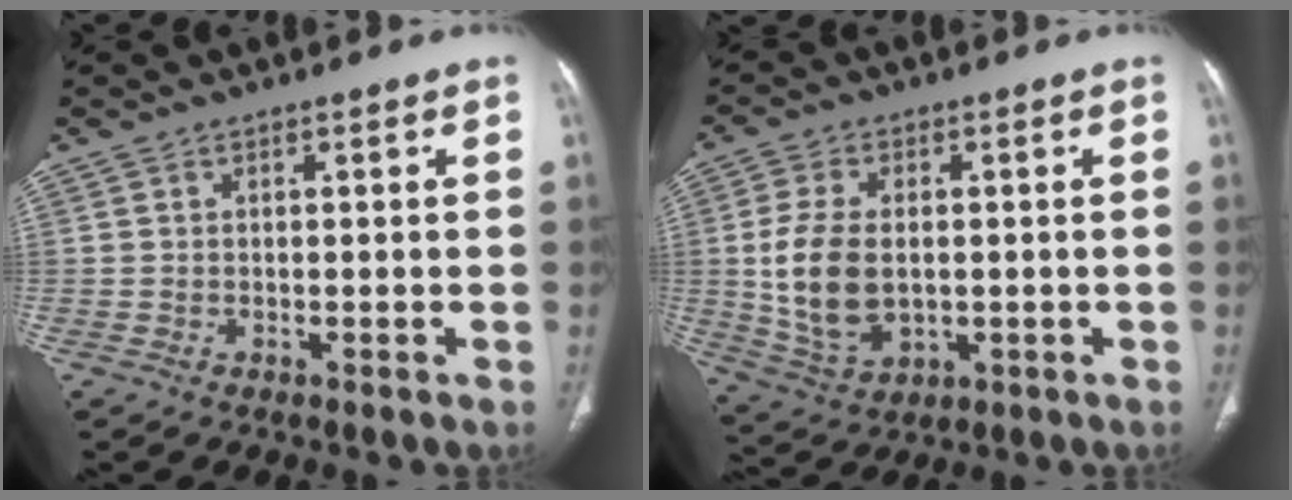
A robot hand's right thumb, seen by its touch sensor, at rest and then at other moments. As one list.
[{"total": 12.0, "force": [-0.1, 7.4, 9.4], "torque": [-0.188, -0.008, 0.011]}]